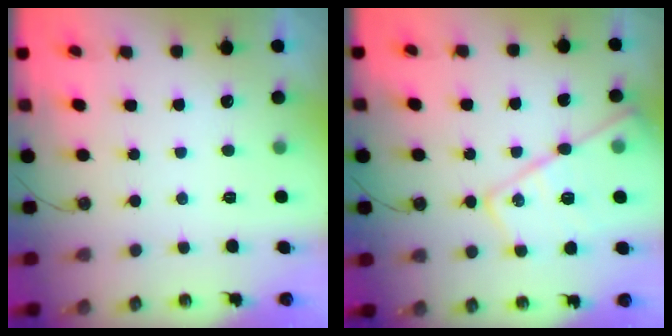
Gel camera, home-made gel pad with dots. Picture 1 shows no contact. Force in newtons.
{"total": 18.5, "press": 18.5, "slide": 1.5}